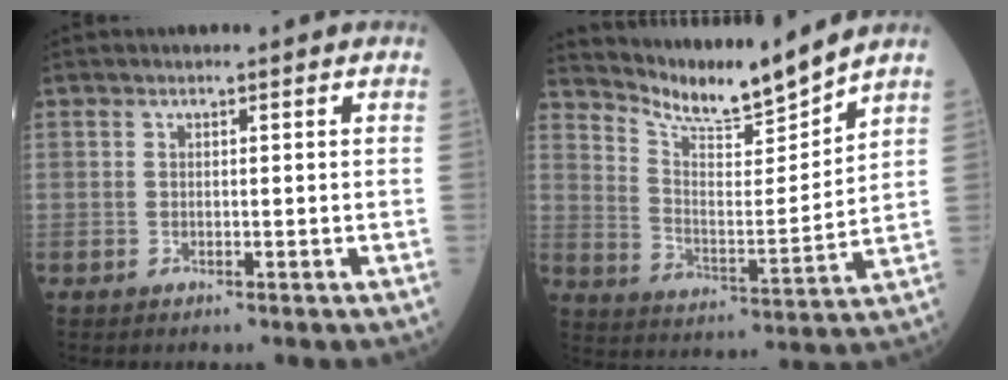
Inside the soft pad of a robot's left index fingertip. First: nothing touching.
{"total": 10.2, "force": [10.0, -1.4, 1.6], "torque": [-0.049, -0.023, 0.188]}